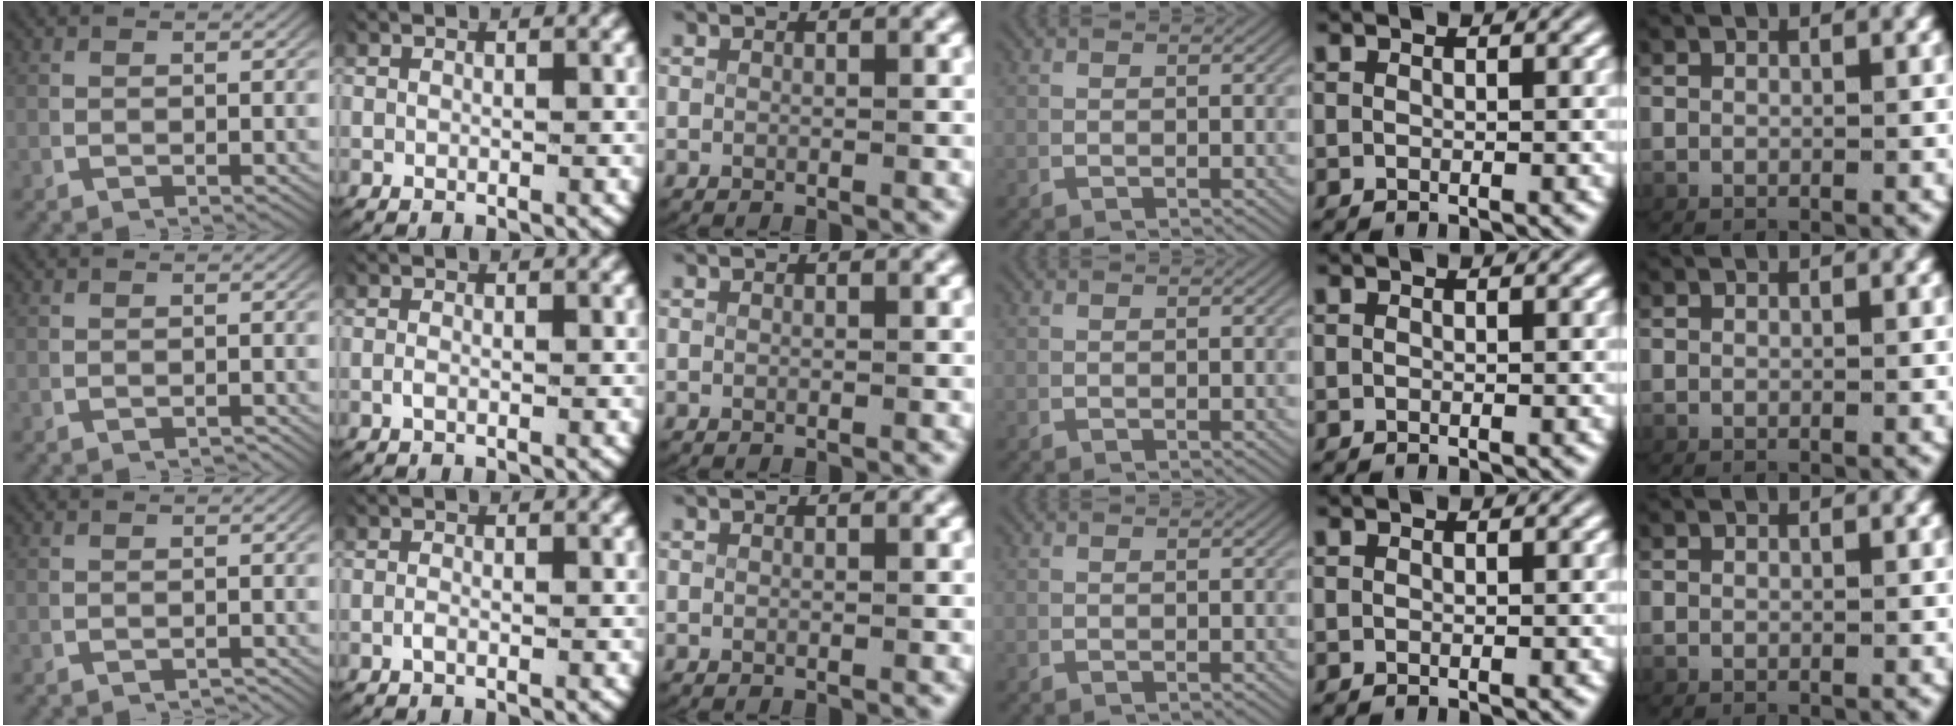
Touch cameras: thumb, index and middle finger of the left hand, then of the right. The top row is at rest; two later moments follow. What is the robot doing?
{"motion": "grasp_and_lifting", "object": "card"}